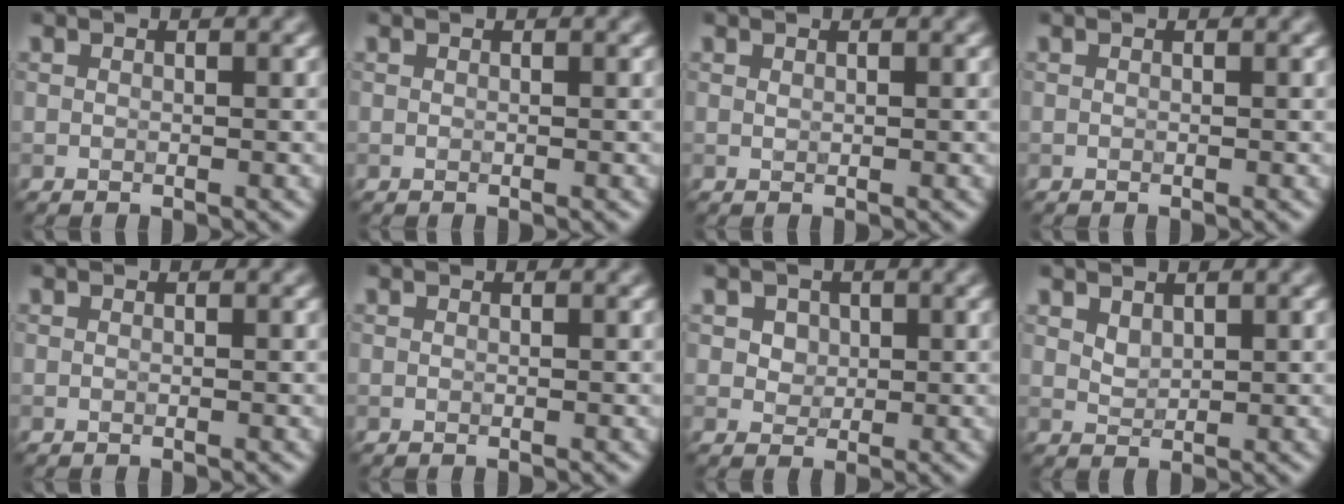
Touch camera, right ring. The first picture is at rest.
{"total": 0.0}
{"total": 0.0}
{"total": 0.0}
{"total": 0.0}
{"total": 0.0}
{"total": 3.4, "force": [1.5, 2.6, 1.6], "torque": [-0.040, 0.007, 0.032]}
{"total": 1.2, "force": [0.8, 0.6, 0.5], "torque": [-0.011, 0.000, 0.027]}